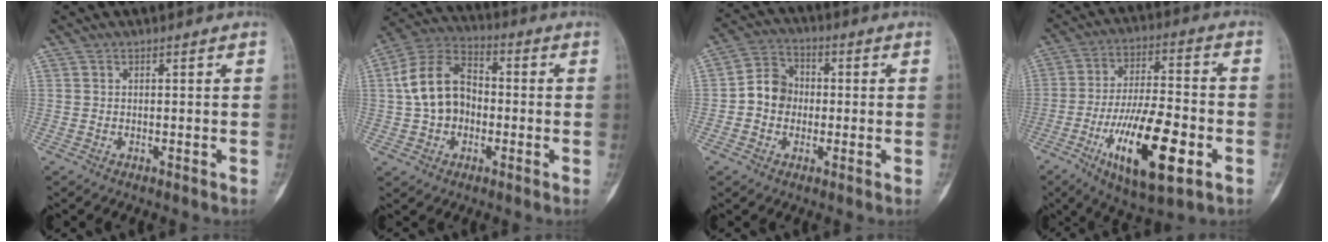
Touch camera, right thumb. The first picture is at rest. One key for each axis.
{"total": 12.5, "fx": -0.5, "fy": 9.2, "fz": 8.4, "tx": -0.139, "ty": 0.036, "tz": -0.021}
{"total": 7.4, "fx": -0.7, "fy": 6.5, "fz": 3.6, "tx": -0.038, "ty": 0.024, "tz": -0.026}
{"total": 19.3, "fx": -6.9, "fy": 6.7, "fz": 16.8, "tx": -0.282, "ty": 0.019, "tz": -0.107}